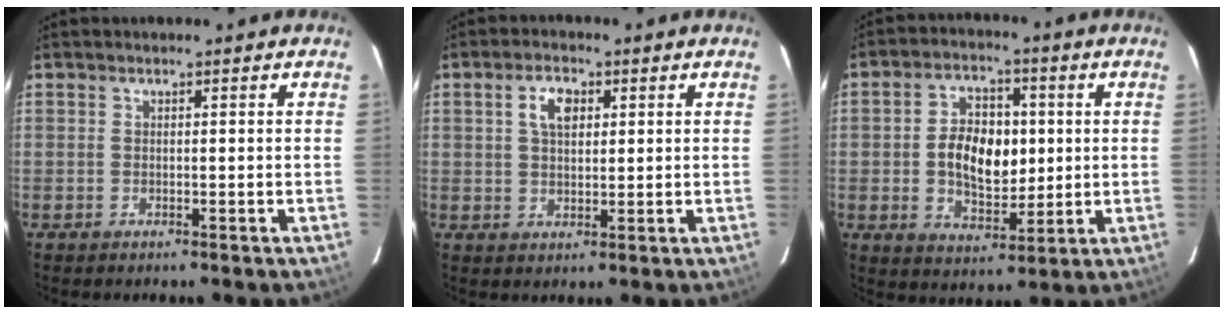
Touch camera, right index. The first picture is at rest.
{"total": 4.6, "force": [1.5, 2.7, 3.4], "torque": [-0.060, 0.011, 0.030]}
{"total": 5.4, "force": [0.6, 4.4, 3.1], "torque": [-0.050, 0.005, 0.018]}